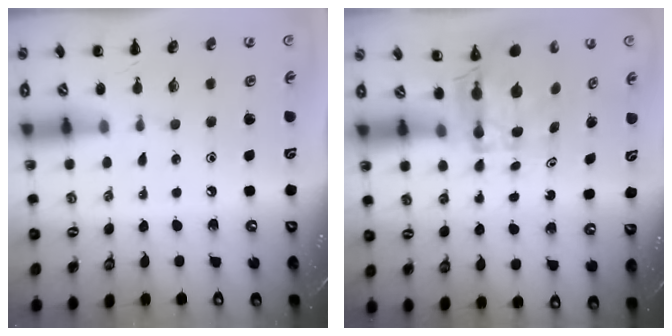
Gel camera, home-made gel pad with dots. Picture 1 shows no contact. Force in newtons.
{"total": 4.9, "press": 4.8, "slide": 1.1}